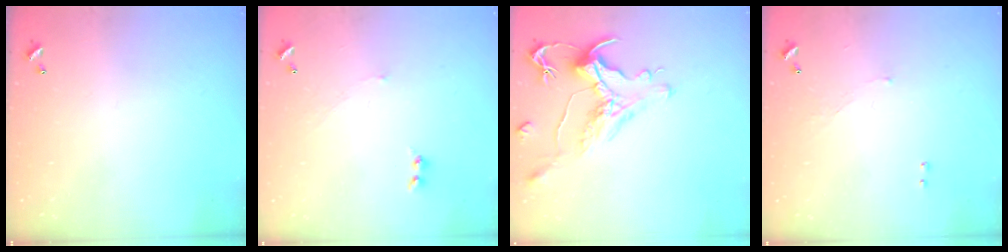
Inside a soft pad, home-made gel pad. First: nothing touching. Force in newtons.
{"total": 2.6, "press": 2.6, "slide": 0.6}
{"total": 1.5, "press": 0.7, "slide": 1.3}
{"total": 1.3, "press": 1.2, "slide": 0.5}